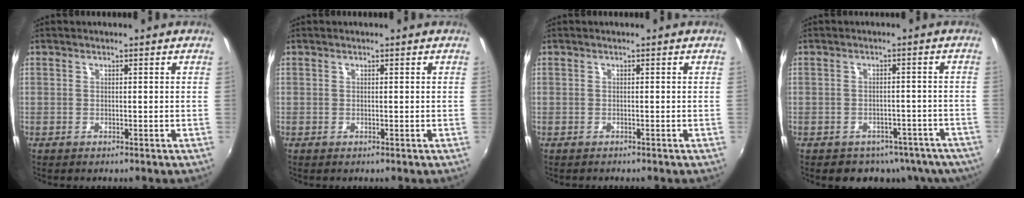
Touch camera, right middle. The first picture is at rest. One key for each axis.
{"total": 0.0}
{"total": 0.6, "fx": -0.6, "fy": 0.2, "fz": 0.0, "tx": -0.002, "ty": -0.002, "tz": -0.010}
{"total": 11.9, "fx": -8.4, "fy": 7.4, "fz": 4.1, "tx": -0.077, "ty": 0.011, "tz": -0.081}